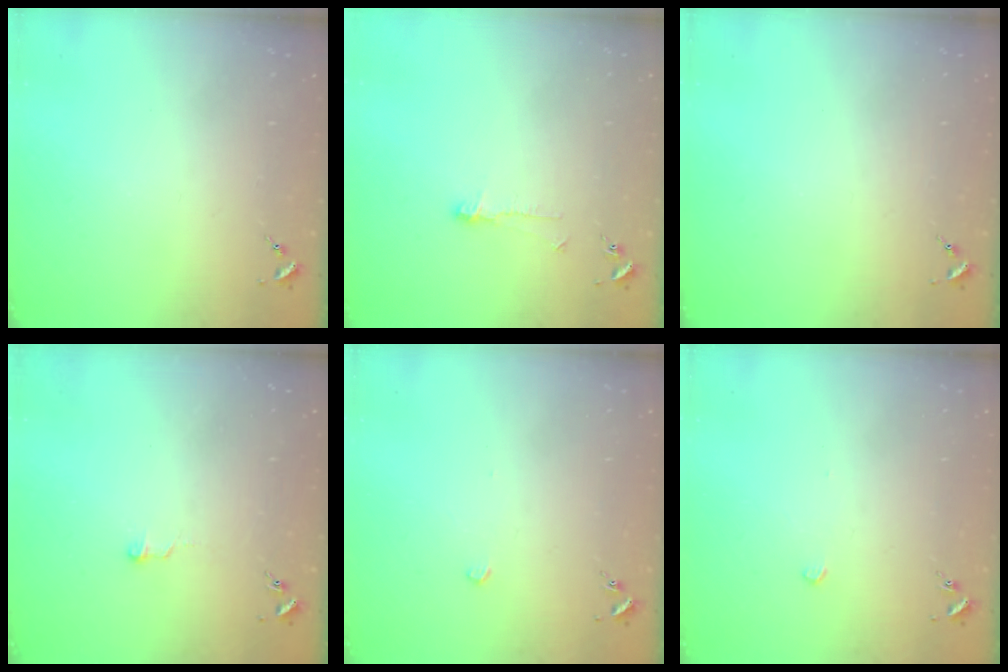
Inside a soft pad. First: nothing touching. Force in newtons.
{"total": 6.8, "press": 6.7, "slide": 0.4}
{"total": 0.0}
{"total": 3.9, "press": 3.9, "slide": 0.3}
{"total": 2.7, "press": 2.6, "slide": 0.3}
{"total": 2.7, "press": 2.6, "slide": 0.3}